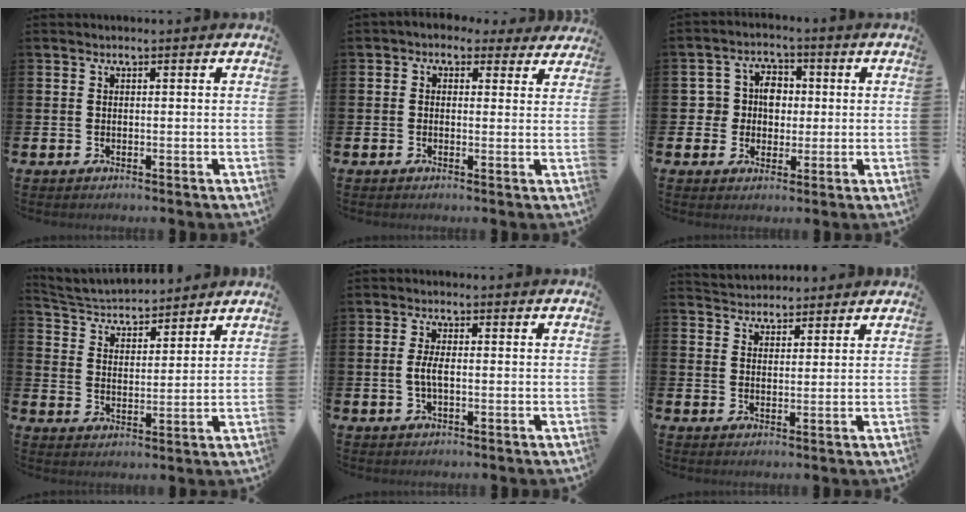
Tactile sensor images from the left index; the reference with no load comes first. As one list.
[{"total": 2.1, "force": [1.6, 1.3, 0.4], "torque": [-0.003, -0.011, 0.021]}, {"total": 5.5, "force": [1.0, 4.9, 2.2], "torque": [-0.047, 0.009, 0.010]}, {"total": 4.1, "force": [4.0, 1.0, 0.0], "torque": [-0.024, -0.034, 0.065]}, {"total": 2.5, "force": [-0.2, 1.0, 2.3], "torque": [-0.043, -0.003, -0.009]}, {"total": 3.5, "force": [3.4, 0.9, -0.3], "torque": [0.000, -0.015, 0.062]}]